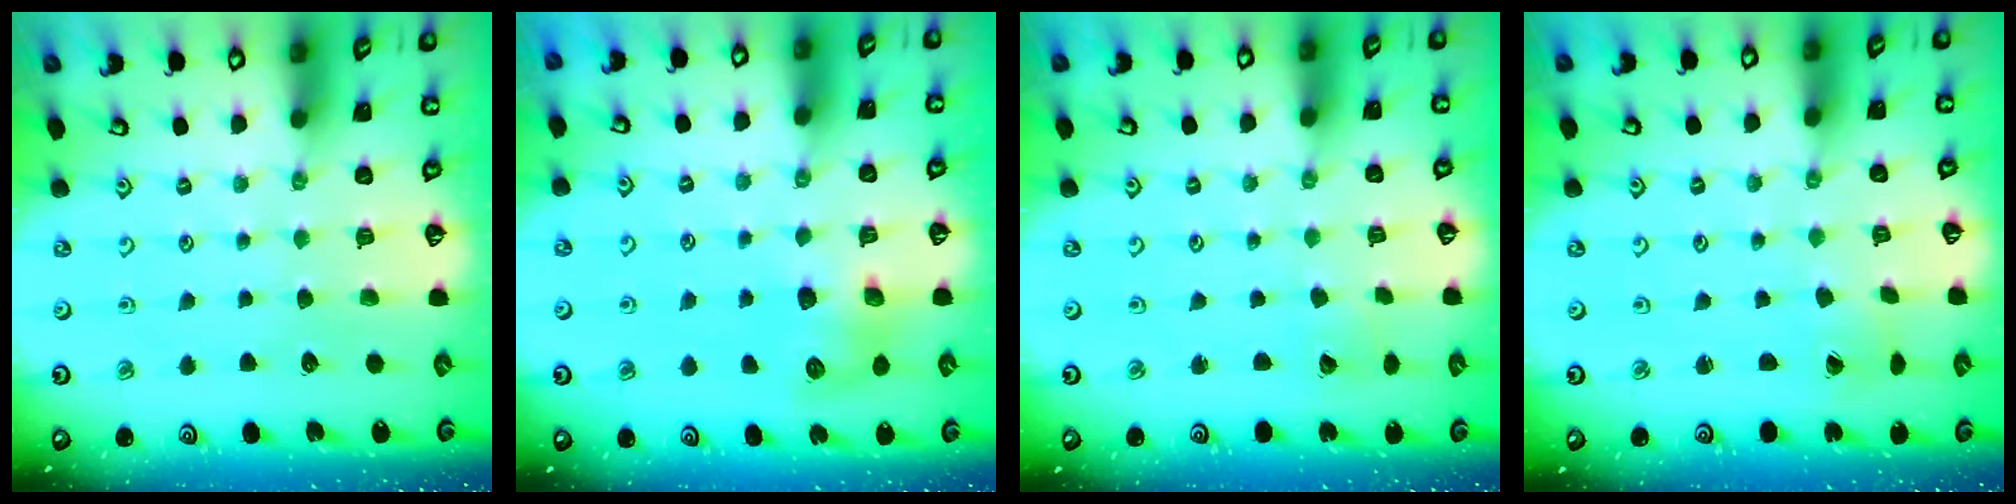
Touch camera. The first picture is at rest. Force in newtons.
{"total": 8.0, "press": 8.0, "slide": 0.0}
{"total": 2.7, "press": 2.7, "slide": 0.2}
{"total": 0.7, "press": 0.7, "slide": 0.1}